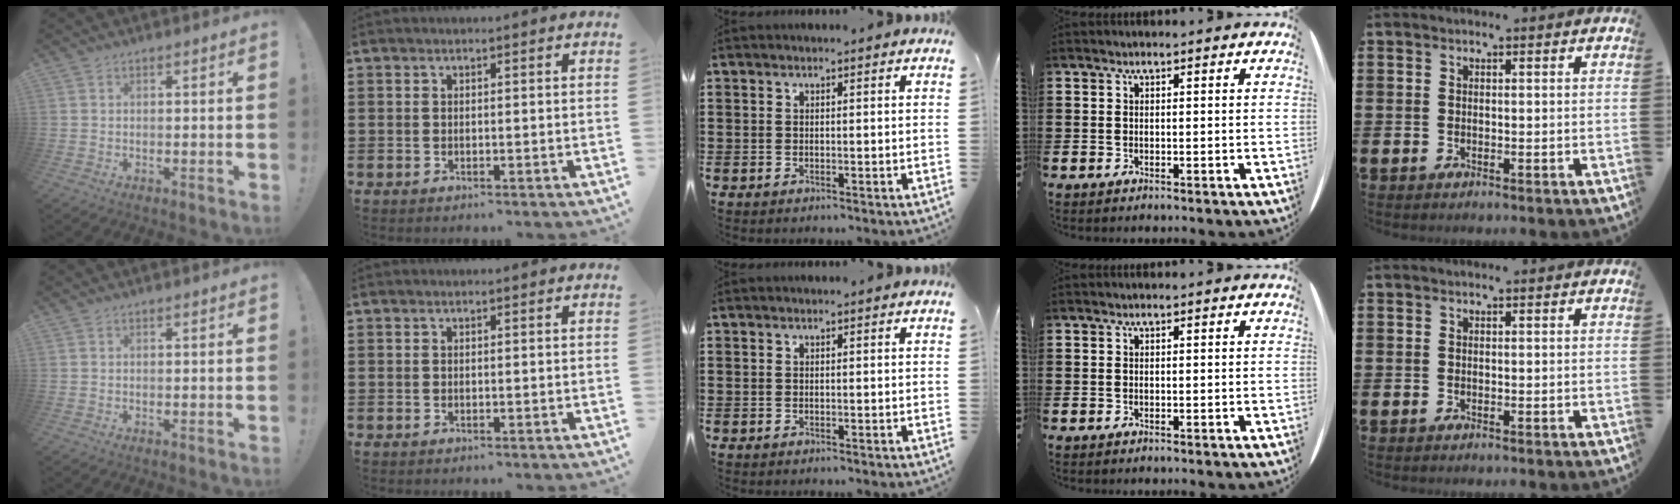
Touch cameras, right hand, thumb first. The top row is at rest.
{}